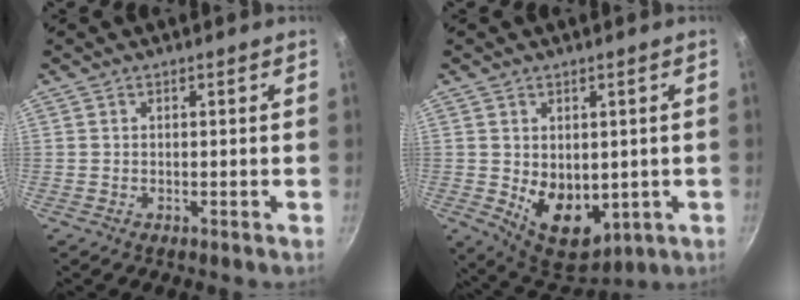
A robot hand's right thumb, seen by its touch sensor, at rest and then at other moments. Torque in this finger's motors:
{"motor_torque": [-0.62, 1.04, 0.08, 0.06, 0.25]}